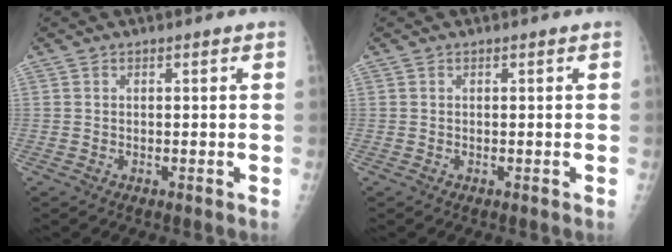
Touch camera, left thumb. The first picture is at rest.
{"total": 0.0}